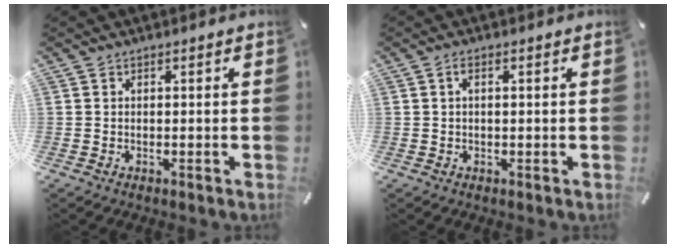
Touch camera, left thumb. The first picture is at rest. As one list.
[{"total": 1.3, "force": [0.2, 0.4, 1.2], "torque": [-0.024, 0.004, 0.001]}]